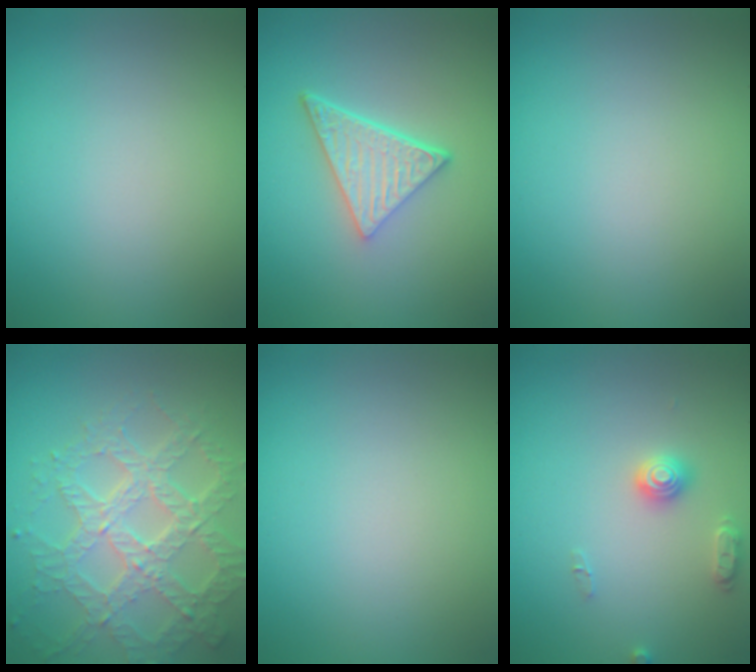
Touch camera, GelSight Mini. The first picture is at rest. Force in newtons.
{"total": 4.7, "press": 3.4, "slide": 3.3}
{"total": 0.0}
{"total": 7.2, "press": 5.0, "slide": 5.1}
{"total": 0.0}
{"total": 2.2, "press": 2.2, "slide": 0.1}